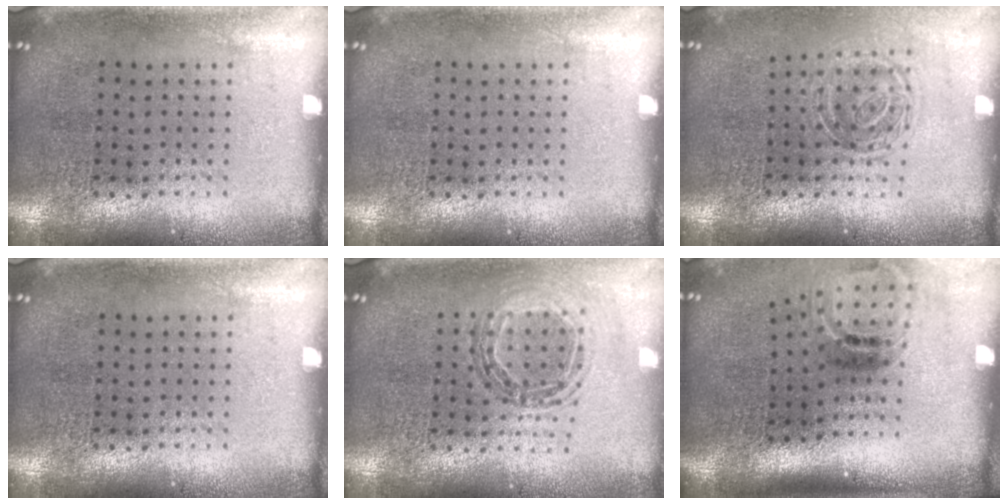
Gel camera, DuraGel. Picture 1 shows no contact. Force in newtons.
{"total": 0.0}
{"total": 1.3, "press": 1.0, "slide": 0.8}
{"total": 0.0}
{"total": 0.9, "press": 0.9, "slide": 0.1}
{"total": 1.9, "press": 1.2, "slide": 1.5}